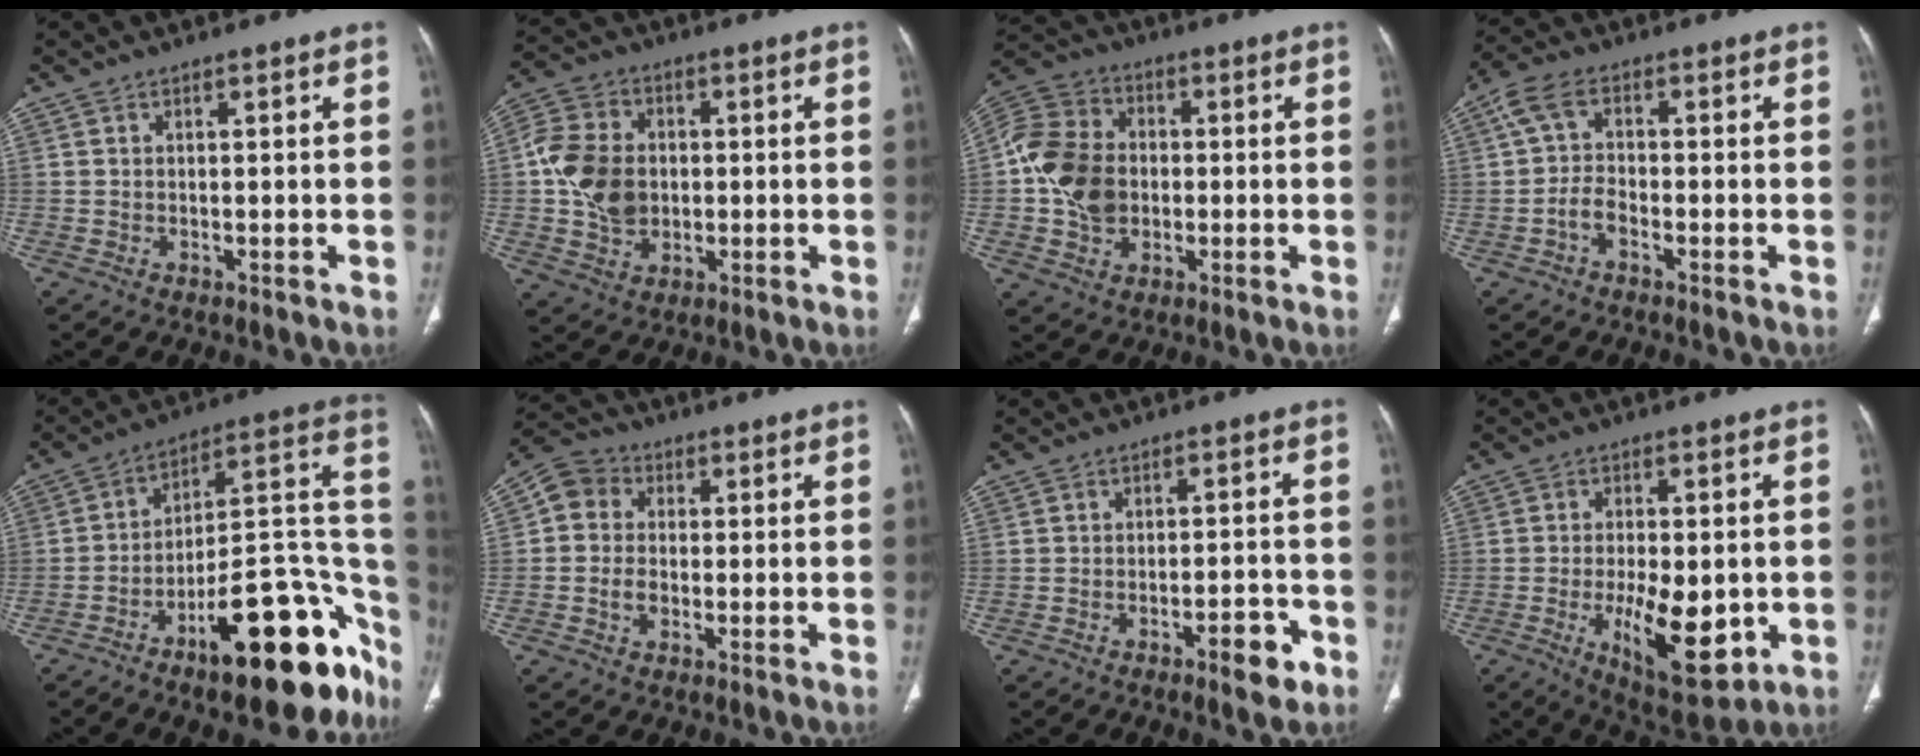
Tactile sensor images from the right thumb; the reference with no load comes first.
{"total": 12.3, "force": [-0.1, 9.5, 7.7], "torque": [-0.137, 0.014, -0.003]}
{"total": 14.0, "force": [-0.9, 11.0, 8.6], "torque": [-0.151, 0.022, -0.021]}
{"total": 4.8, "force": [-1.8, 2.9, 3.4], "torque": [-0.072, 0.023, -0.040]}
{"total": 26.8, "force": [-13.6, 10.2, 20.8], "torque": [-0.185, 0.109, -0.199]}
{"total": 7.3, "force": [0.0, 6.3, 3.7], "torque": [-0.061, 0.018, -0.012]}
{"total": 5.6, "force": [-3.2, 1.9, 4.3], "torque": [-0.050, 0.021, -0.041]}
{"total": 13.9, "force": [-3.2, 6.3, 12.0], "torque": [-0.168, -0.010, -0.034]}